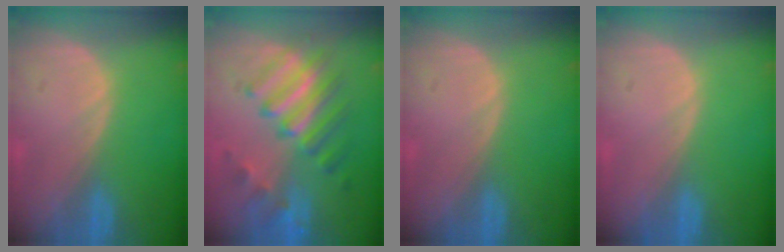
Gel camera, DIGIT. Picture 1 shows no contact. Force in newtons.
{"total": 9.1, "press": 8.5, "slide": 3.1}
{"total": 0.0}
{"total": 0.0}